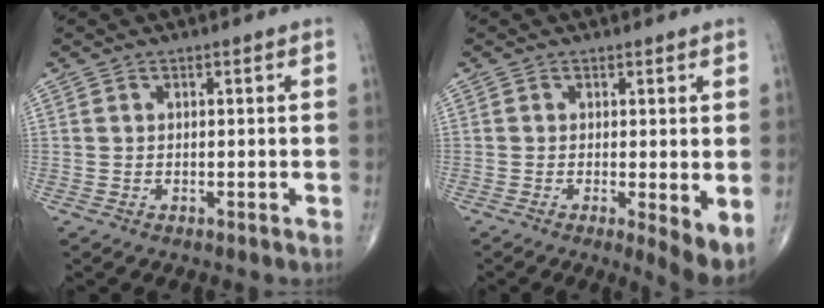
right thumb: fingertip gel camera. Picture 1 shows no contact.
{"total": 4.5, "force": [-0.5, 0.9, 4.4], "torque": [-0.068, -0.015, -0.013]}